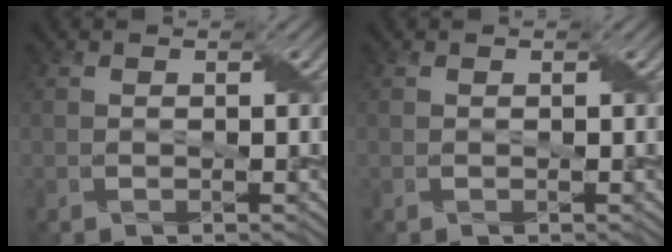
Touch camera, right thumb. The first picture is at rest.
{"total": 0.0}